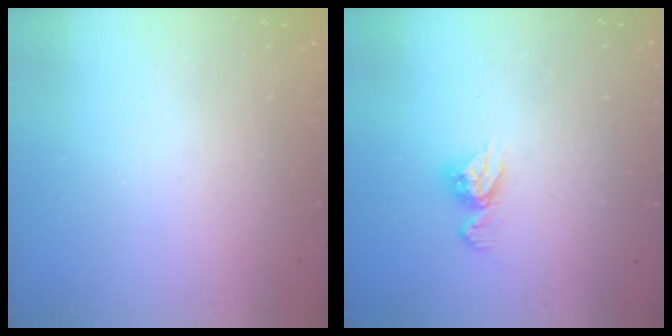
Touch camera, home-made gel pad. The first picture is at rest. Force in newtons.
{"total": 7.8, "press": 7.8, "slide": 0.6}